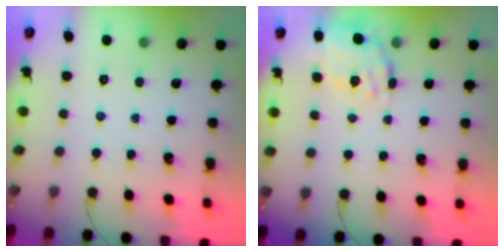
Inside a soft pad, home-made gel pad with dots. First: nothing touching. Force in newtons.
{"total": 19.0, "press": 18.8, "slide": 3.2}